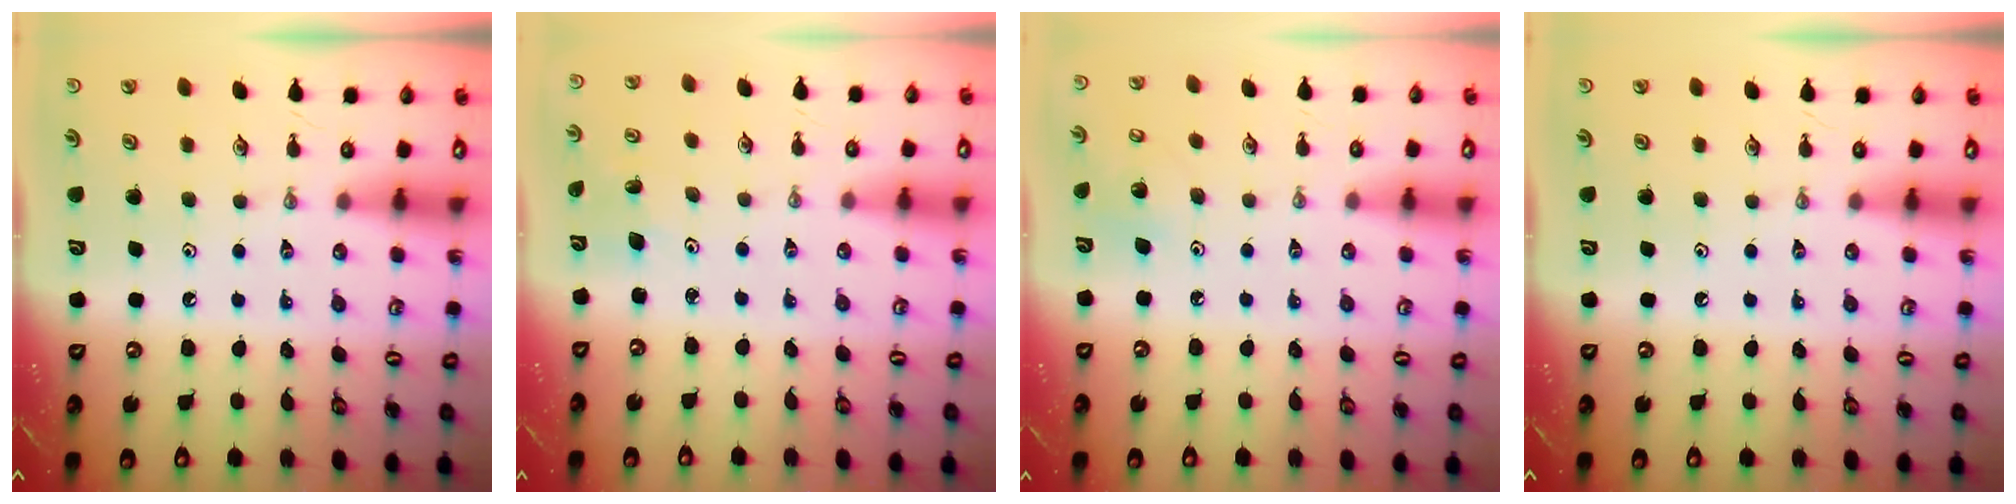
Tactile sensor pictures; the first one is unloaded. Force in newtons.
{"total": 3.3, "press": 3.3, "slide": 0.3}
{"total": 6.1, "press": 6.1, "slide": 0.4}
{"total": 0.0}